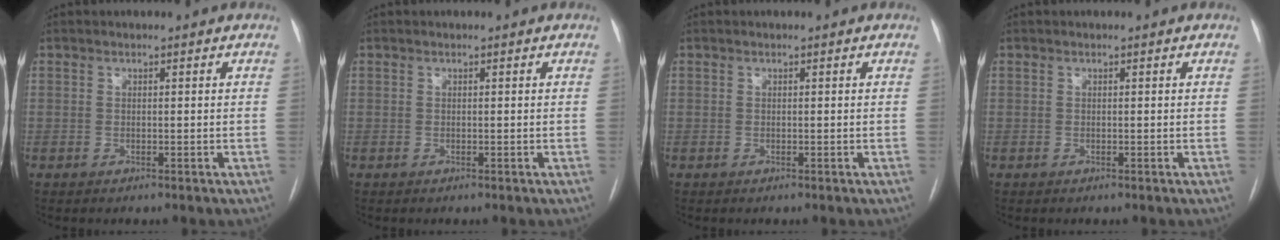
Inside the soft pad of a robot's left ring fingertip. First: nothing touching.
{"total": 0.0}
{"total": 0.0}
{"total": 0.0}